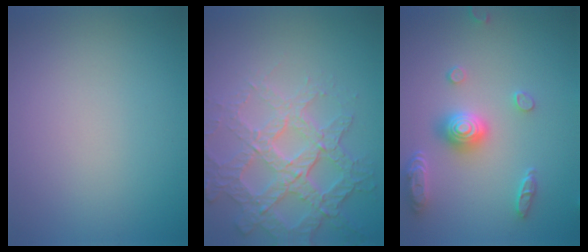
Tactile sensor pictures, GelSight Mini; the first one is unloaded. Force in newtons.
{"total": 6.6, "press": 5.0, "slide": 4.3}
{"total": 4.1, "press": 3.7, "slide": 1.8}